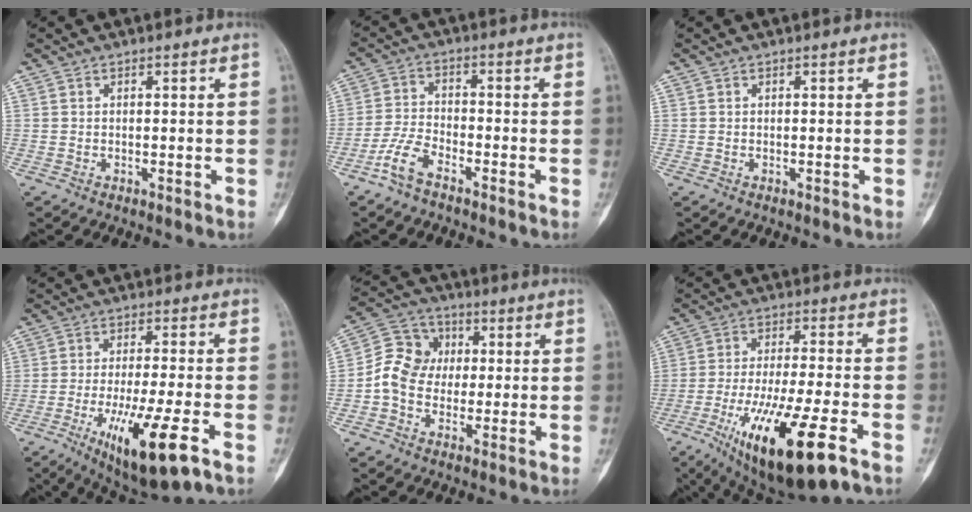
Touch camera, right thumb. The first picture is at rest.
{"total": 5.6, "force": [-3.9, 2.1, 3.4], "torque": [-0.077, 0.021, -0.083]}
{"total": 0.0}
{"total": 14.4, "force": [-6.3, 2.5, 12.7], "torque": [-0.233, -0.004, -0.096]}
{"total": 9.2, "force": [-0.4, 7.8, 4.8], "torque": [-0.067, 0.028, -0.021]}
{"total": 19.4, "force": [-9.2, 4.3, 16.6], "torque": [-0.309, -0.001, -0.146]}